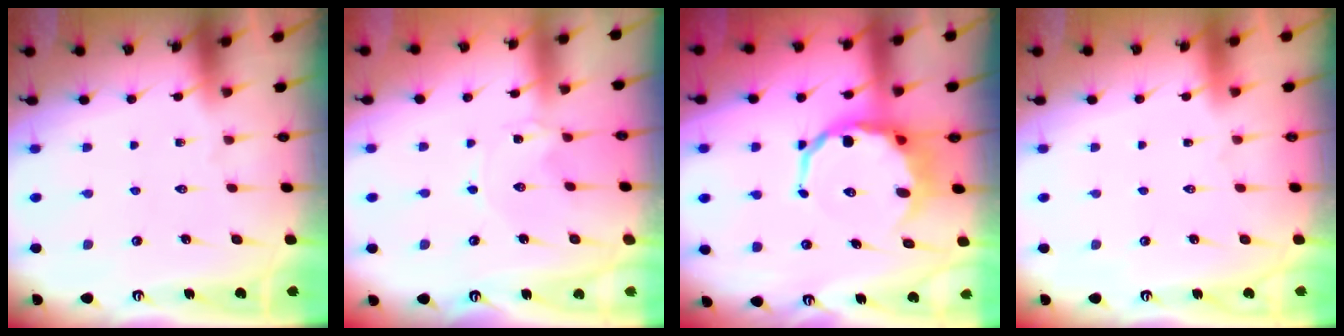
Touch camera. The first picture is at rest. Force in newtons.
{"total": 0.7, "press": 0.7, "slide": 0.1}
{"total": 9.7, "press": 9.4, "slide": 2.5}
{"total": 1.6, "press": 1.6, "slide": 0.1}